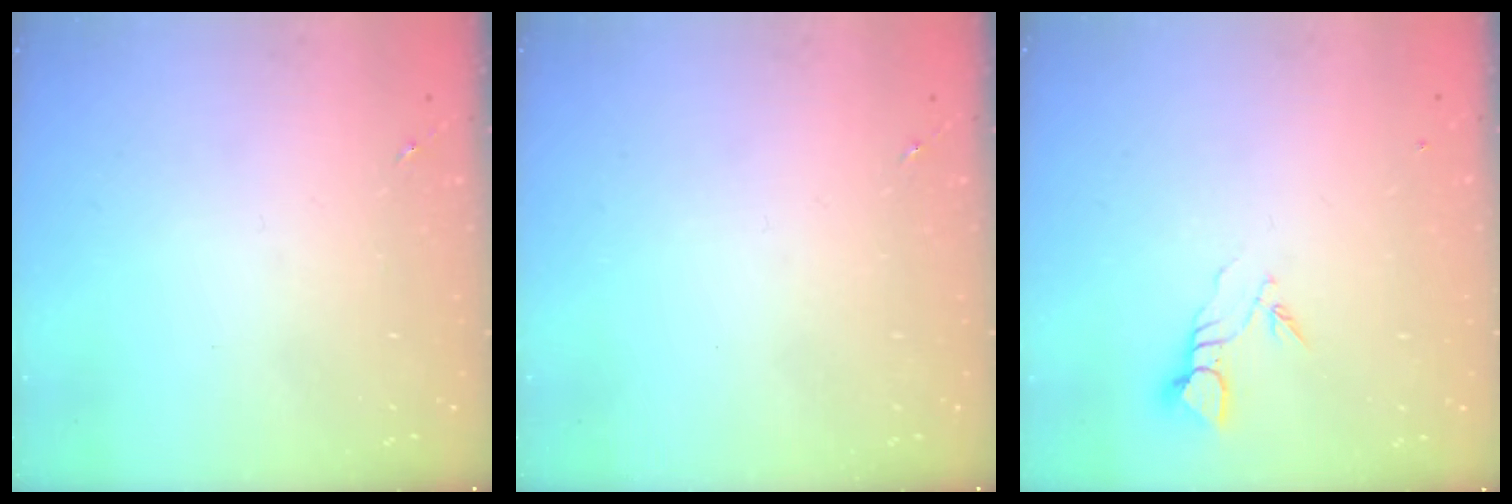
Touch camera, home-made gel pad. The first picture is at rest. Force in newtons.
{"total": 0.0}
{"total": 3.7, "press": 3.7, "slide": 0.1}